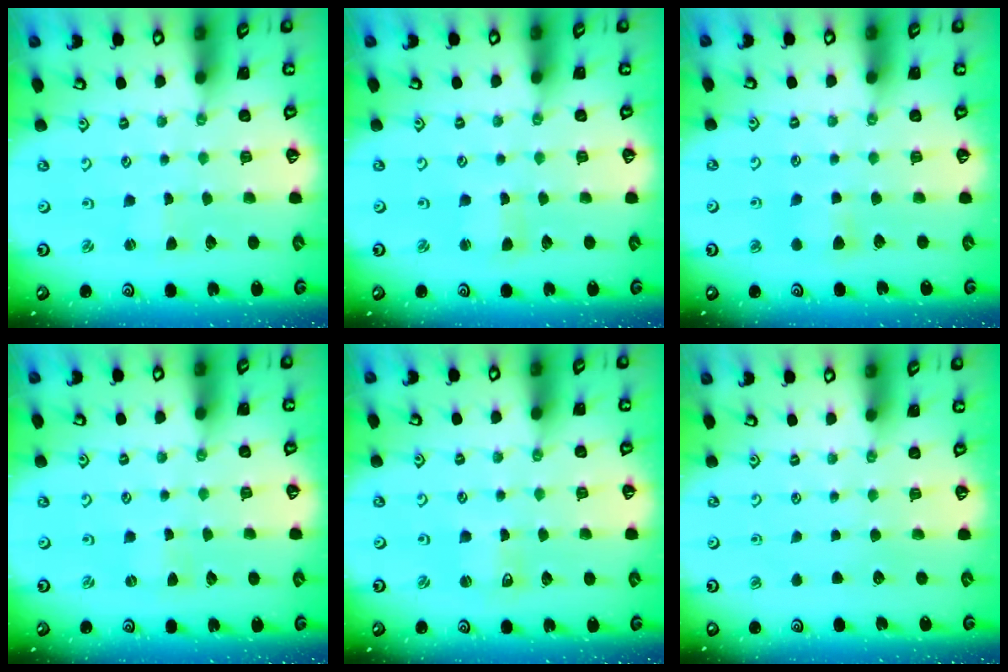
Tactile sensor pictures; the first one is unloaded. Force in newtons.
{"total": 0.9, "press": 0.9, "slide": 0.1}
{"total": 4.5, "press": 4.4, "slide": 0.7}
{"total": 0.0}
{"total": 1.0, "press": 1.0, "slide": 0.2}
{"total": 0.0}